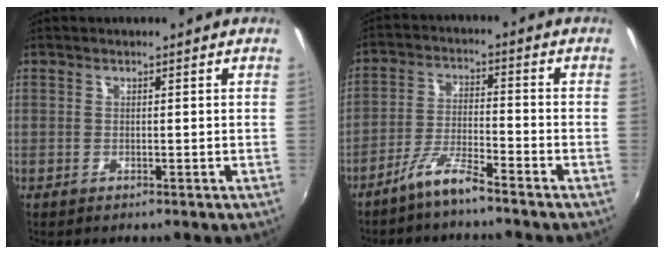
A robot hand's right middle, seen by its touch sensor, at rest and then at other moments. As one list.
[{"total": 5.7, "force": [-4.8, 0.2, 3.1], "torque": [-0.070, 0.007, -0.091]}]